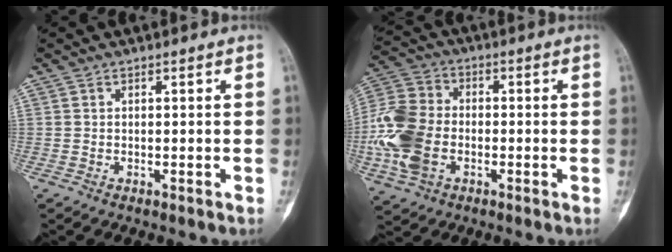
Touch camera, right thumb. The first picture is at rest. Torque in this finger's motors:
{"motor_torque": [1.49, 1.47, 1.33, -0.71, 0.12]}